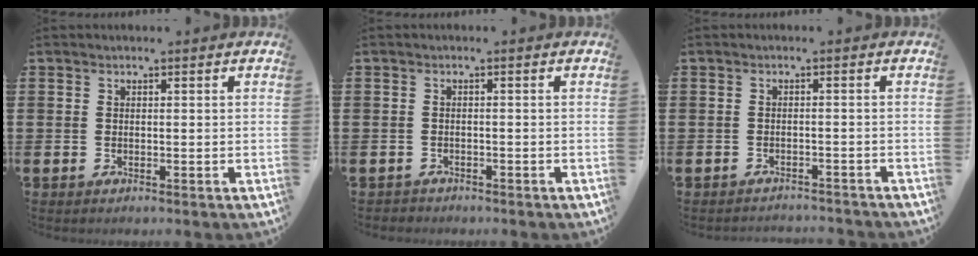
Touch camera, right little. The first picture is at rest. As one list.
[{"total": 0.7, "force": [-0.7, 0.3, -0.1], "torque": [0.000, 0.002, -0.015]}, {"total": 1.3, "force": [-1.3, 0.0, -0.1], "torque": [-0.002, 0.003, -0.028]}]